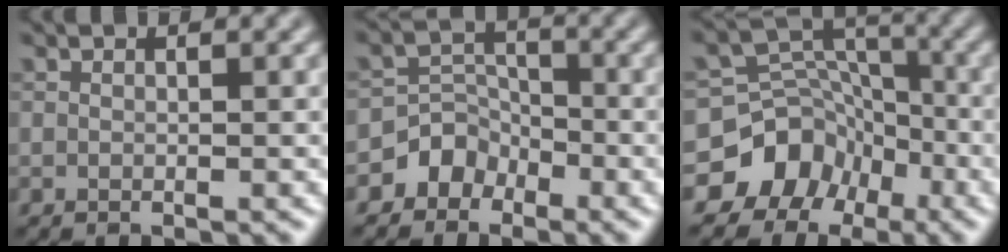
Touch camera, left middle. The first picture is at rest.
{"total": 2.9, "force": [-2.0, 2.2, 0.2], "torque": [0.032, 0.021, -0.043]}
{"total": 8.3, "force": [-5.0, 6.5, 1.1], "torque": [0.000, 0.011, -0.100]}